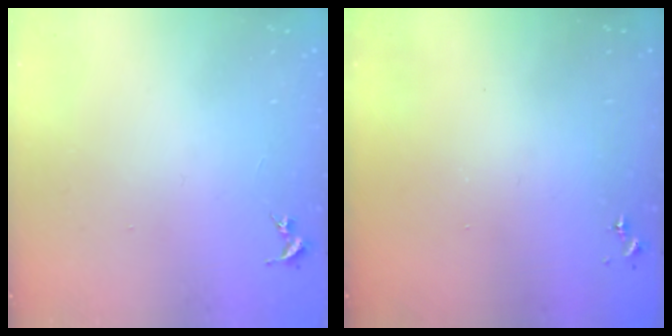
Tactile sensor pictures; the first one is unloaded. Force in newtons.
{"total": 0.0}